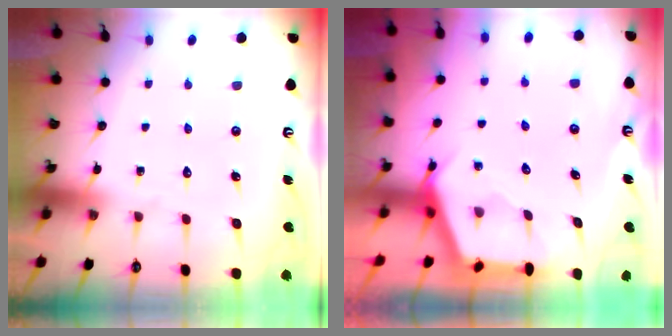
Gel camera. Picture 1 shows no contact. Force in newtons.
{"total": 3.0, "press": 3.0, "slide": 0.4}